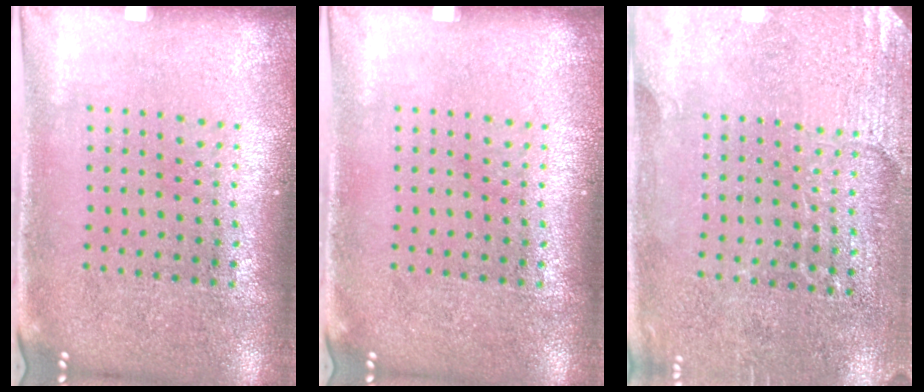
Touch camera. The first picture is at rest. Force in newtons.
{"total": 0.0}
{"total": 2.8, "press": 2.6, "slide": 0.8}